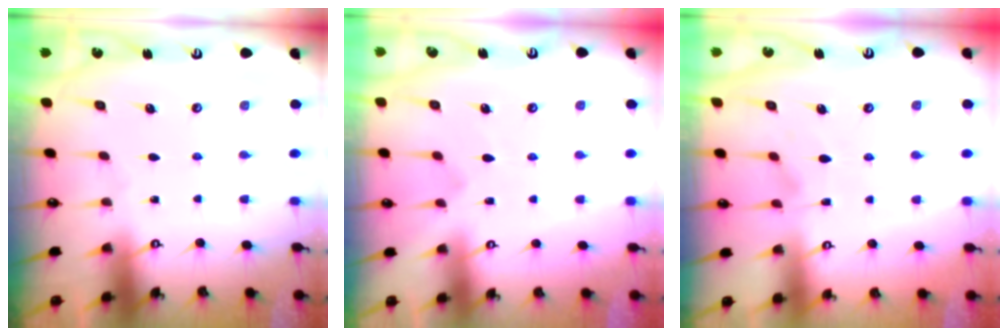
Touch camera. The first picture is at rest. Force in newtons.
{"total": 2.4, "press": 2.2, "slide": 1.1}
{"total": 2.4, "press": 2.2, "slide": 1.1}